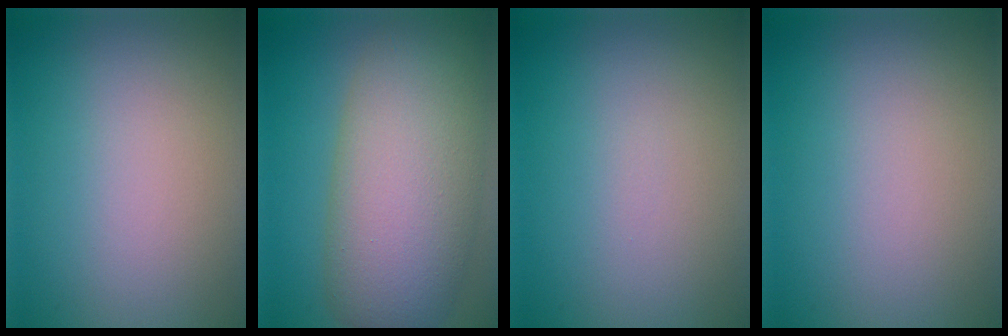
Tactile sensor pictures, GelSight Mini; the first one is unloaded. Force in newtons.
{"total": 11.2, "press": 11.2, "slide": 0.6}
{"total": 0.0}
{"total": 0.0}